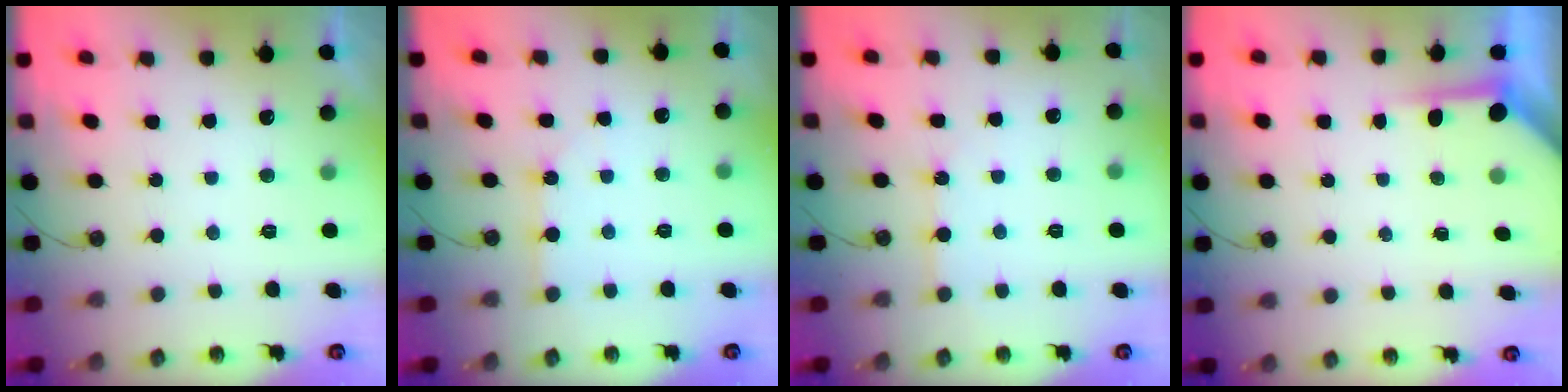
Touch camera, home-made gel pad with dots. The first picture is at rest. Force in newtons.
{"total": 2.8, "press": 2.8, "slide": 0.2}
{"total": 5.5, "press": 5.4, "slide": 0.8}
{"total": 3.9, "press": 3.9, "slide": 0.3}